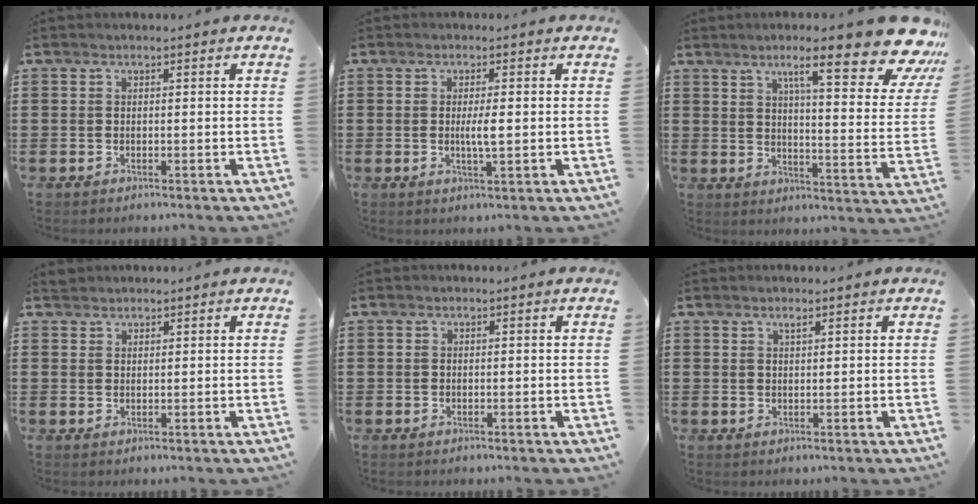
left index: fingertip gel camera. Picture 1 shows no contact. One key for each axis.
{"total": 2.9, "fx": -0.1, "fy": 0.3, "fz": 2.8, "tx": -0.053, "ty": -0.005, "tz": -0.003}
{"total": 13.9, "fx": 9.4, "fy": 1.7, "fz": 10.1, "tx": -0.160, "ty": -0.047, "tz": 0.143}
{"total": 1.3, "fx": 1.2, "fy": 0.4, "fz": 0.0, "tx": -0.004, "ty": 0.002, "tz": 0.025}
{"total": 0.0}
{"total": 0.8, "fx": 0.6, "fy": 0.1, "fz": 0.6, "tx": -0.013, "ty": -0.001, "tz": 0.011}